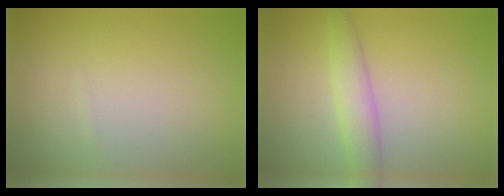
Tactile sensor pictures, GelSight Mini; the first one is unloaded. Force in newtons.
{"total": 2.7, "press": 2.7, "slide": 0.1}